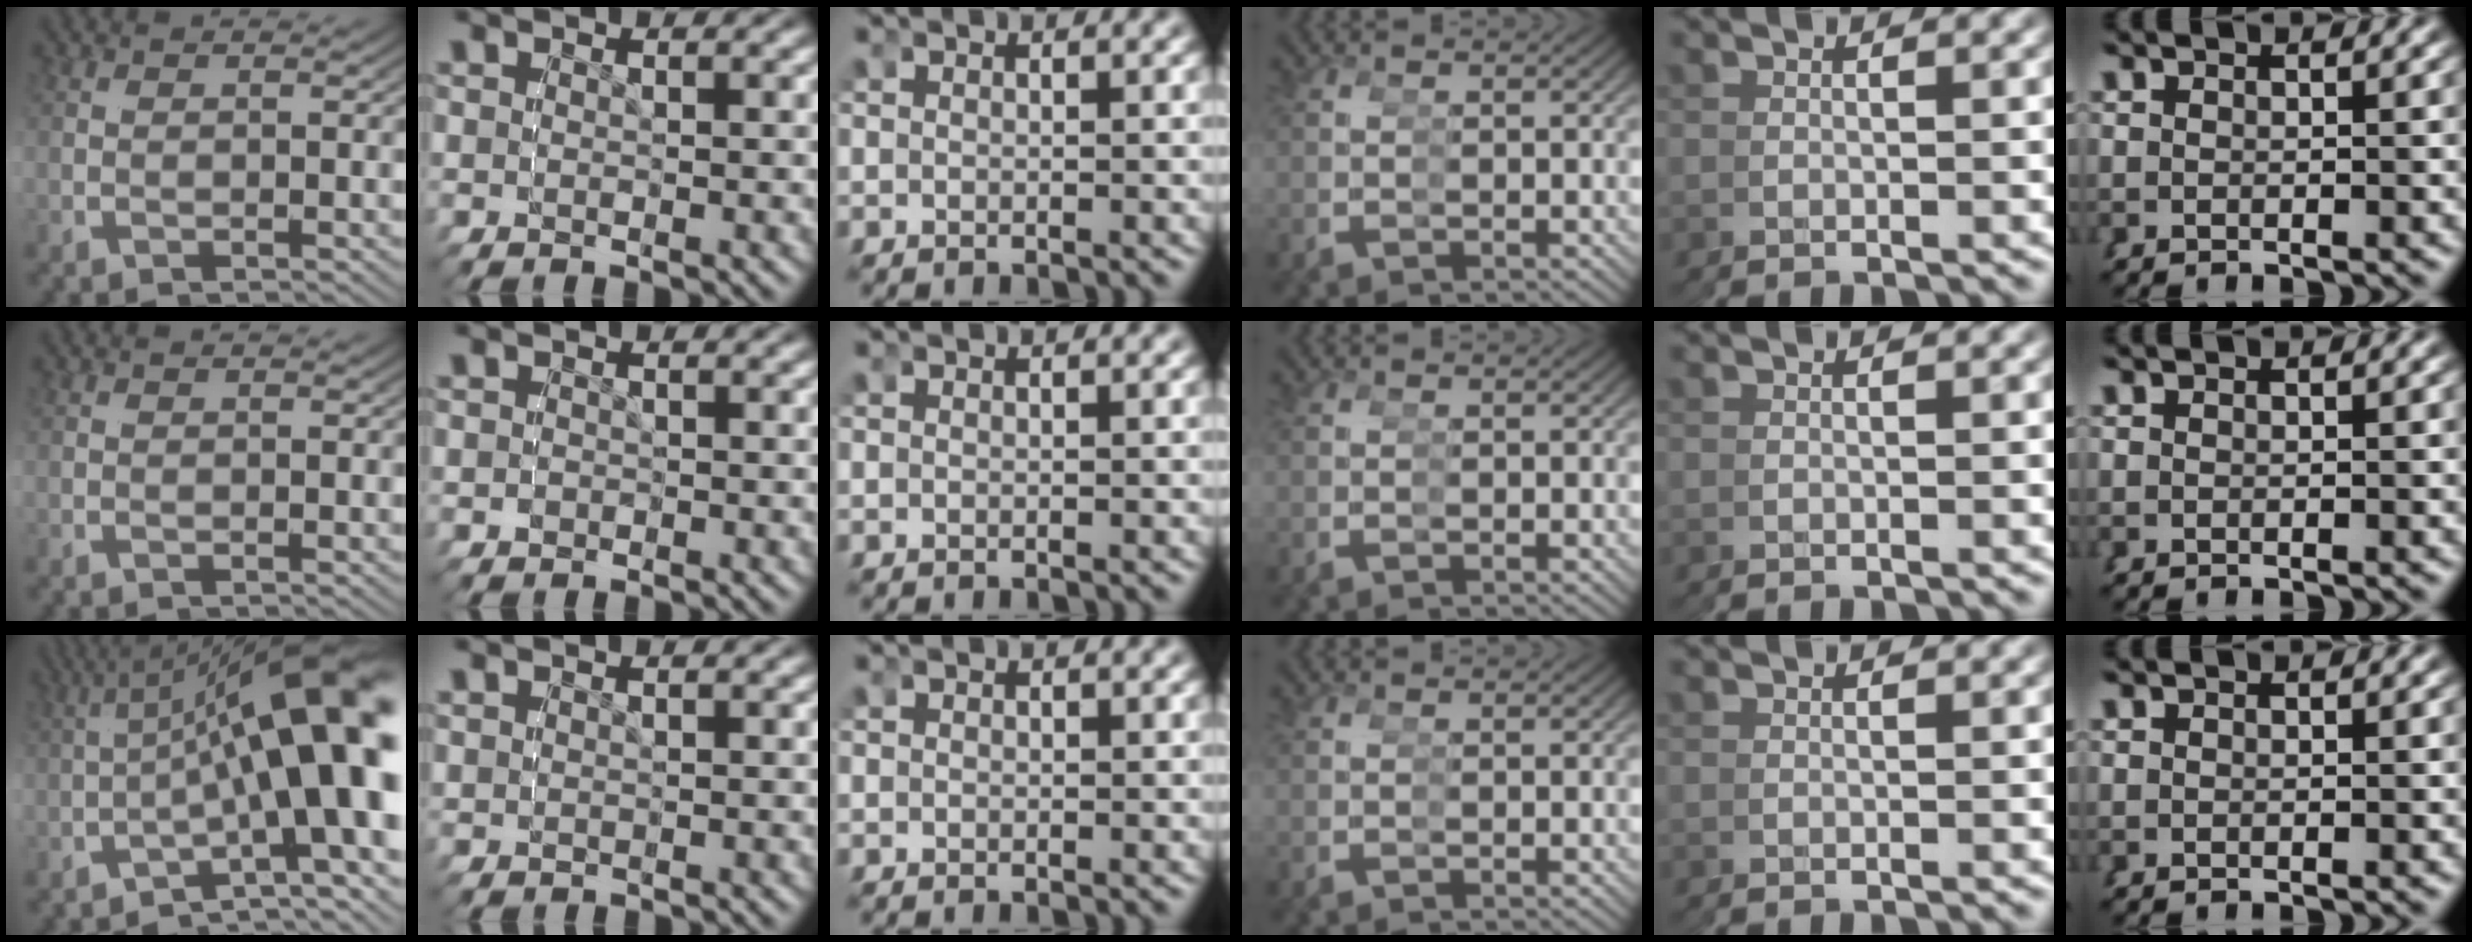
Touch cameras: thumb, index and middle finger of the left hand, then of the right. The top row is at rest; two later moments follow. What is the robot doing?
{"motion": "grasp_and_lifting", "object": "cup"}